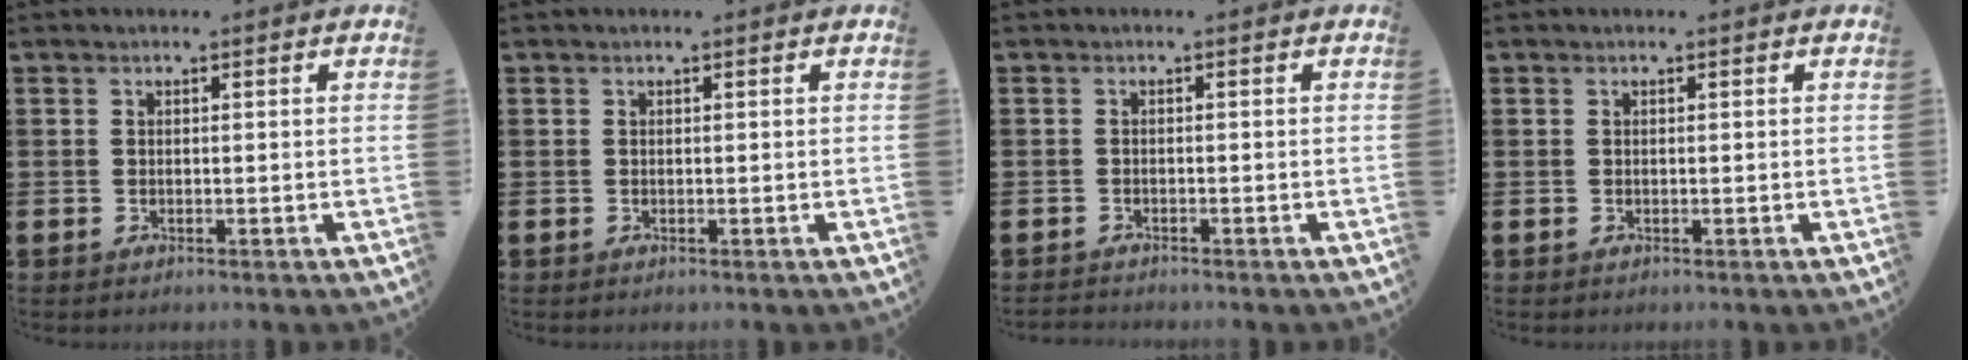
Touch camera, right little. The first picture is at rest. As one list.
[{"total": 0.0}, {"total": 0.7, "force": [-0.7, 0.0, -0.1], "torque": [-0.001, -0.001, -0.015]}, {"total": 0.0}]